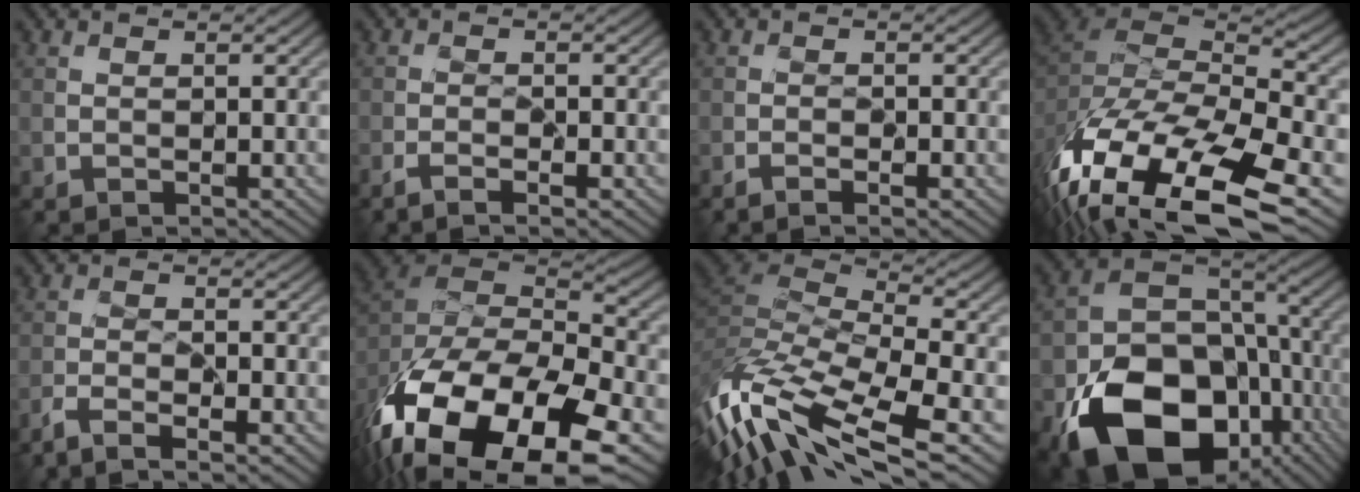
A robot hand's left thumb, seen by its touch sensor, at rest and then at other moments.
{"total": 2.7, "force": [-1.8, 0.4, 1.9], "torque": [-0.041, 0.000, -0.037]}
{"total": 1.9, "force": [-1.2, 0.3, 1.4], "torque": [-0.027, 0.001, -0.023]}
{"total": 18.2, "force": [-9.9, 8.4, 12.7], "torque": [-0.285, -0.060, -0.138]}
{"total": 3.4, "force": [-2.6, 0.5, 2.1], "torque": [-0.046, -0.005, -0.058]}
{"total": 20.7, "force": [-12.6, 10.4, 12.8], "torque": [-0.267, -0.049, -0.169]}
{"total": 15.1, "force": [-6.2, 5.7, 12.5], "torque": [-0.309, -0.008, -0.104]}
{"total": 19.6, "force": [-9.0, 13.6, 10.9], "torque": [-0.208, -0.054, -0.141]}